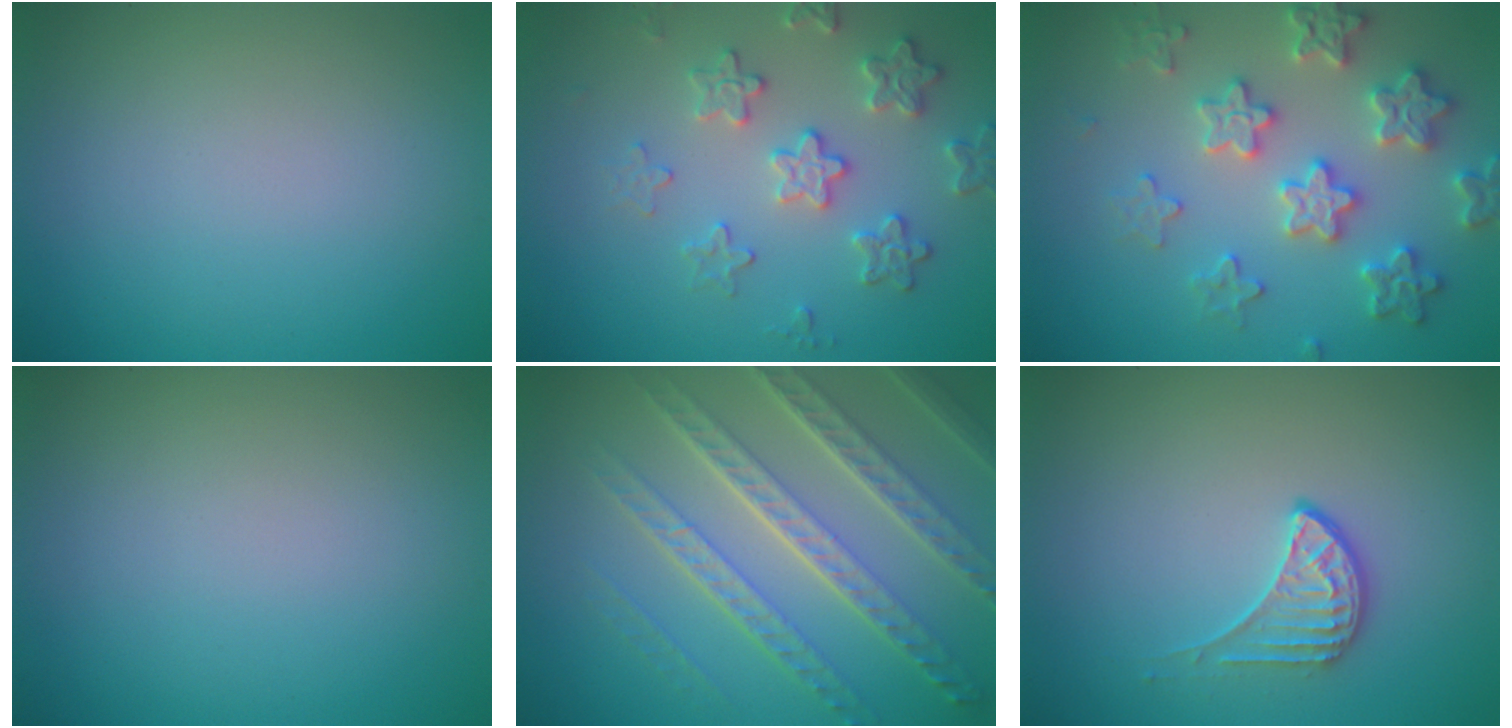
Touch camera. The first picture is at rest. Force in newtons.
{"total": 3.6, "press": 3.4, "slide": 1.2}
{"total": 5.4, "press": 5.3, "slide": 1.1}
{"total": 0.0}
{"total": 7.4, "press": 5.2, "slide": 5.3}
{"total": 2.0, "press": 1.5, "slide": 1.3}